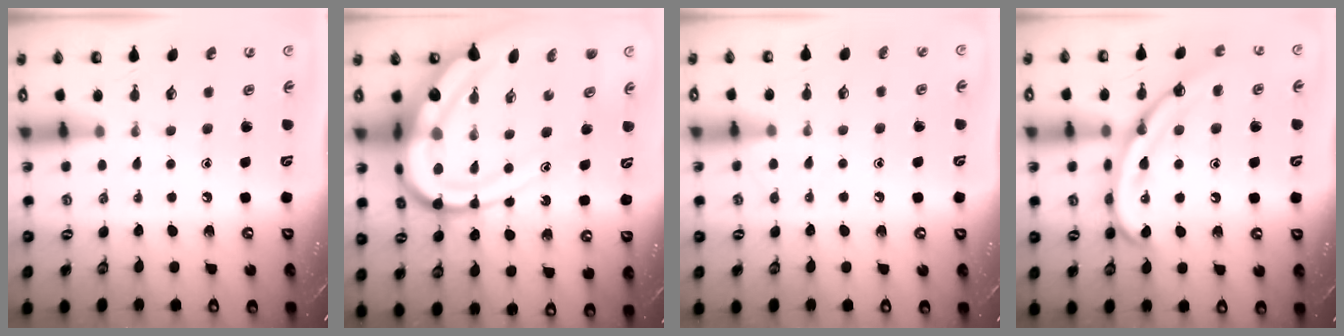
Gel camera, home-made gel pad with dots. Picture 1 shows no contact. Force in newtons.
{"total": 22.8, "press": 22.6, "slide": 2.4}
{"total": 6.1, "press": 6.1, "slide": 0.7}
{"total": 15.7, "press": 15.7, "slide": 0.7}